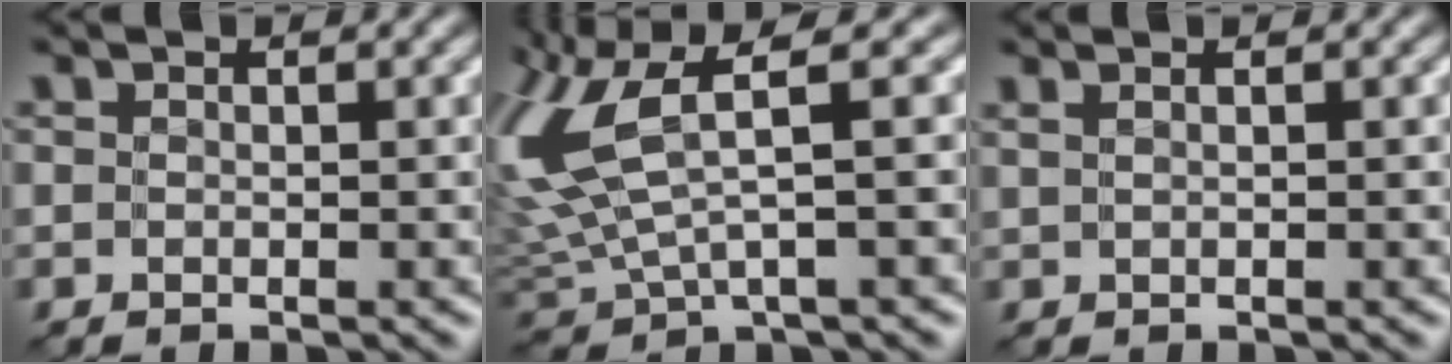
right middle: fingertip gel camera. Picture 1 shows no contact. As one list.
[{"total": 7.6, "force": [2.5, 2.9, 6.6], "torque": [-0.173, 0.003, 0.046]}, {"total": 0.7, "force": [0.6, -0.3, 0.2], "torque": [-0.008, 0.003, 0.015]}]